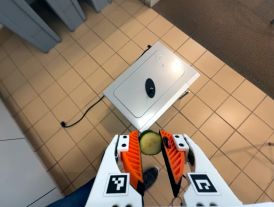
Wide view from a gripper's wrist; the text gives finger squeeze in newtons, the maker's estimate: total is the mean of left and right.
{"total": 6.1, "left": 5.4, "right": 6.9}